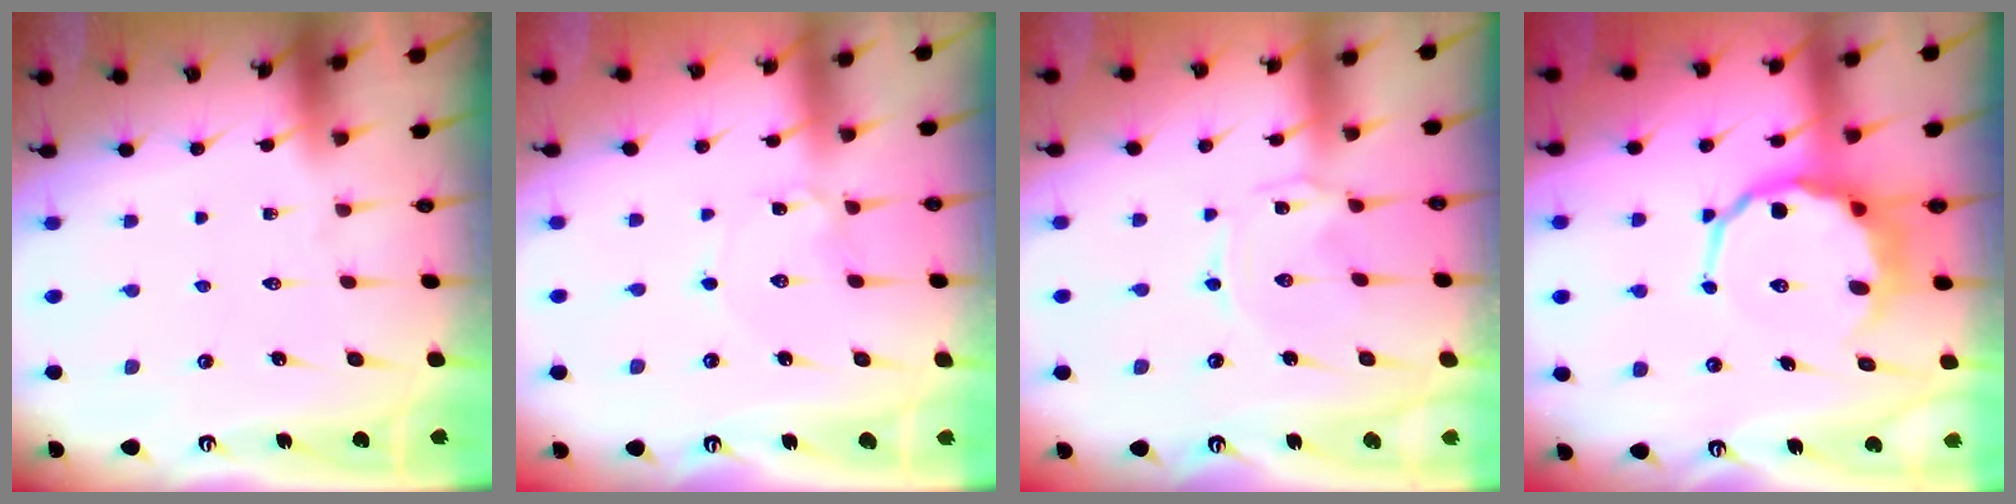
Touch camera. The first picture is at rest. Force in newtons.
{"total": 1.6, "press": 1.6, "slide": 0.2}
{"total": 0.8, "press": 0.7, "slide": 0.1}
{"total": 8.3, "press": 7.8, "slide": 2.7}